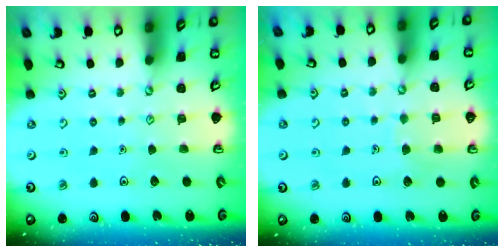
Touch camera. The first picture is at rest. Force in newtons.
{"total": 4.1, "press": 4.1, "slide": 0.3}